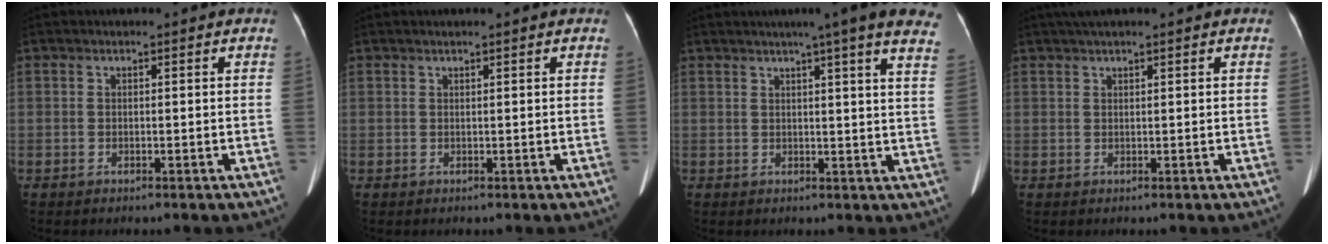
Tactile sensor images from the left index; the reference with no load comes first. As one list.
[{"total": 1.4, "force": [1.1, -0.1, 0.8], "torque": [-0.010, 0.017, 0.021]}, {"total": 16.6, "force": [13.3, -0.3, 9.8], "torque": [-0.133, -0.014, 0.142]}, {"total": 4.0, "force": [3.2, 0.2, 2.4], "torque": [-0.037, 0.033, 0.055]}]